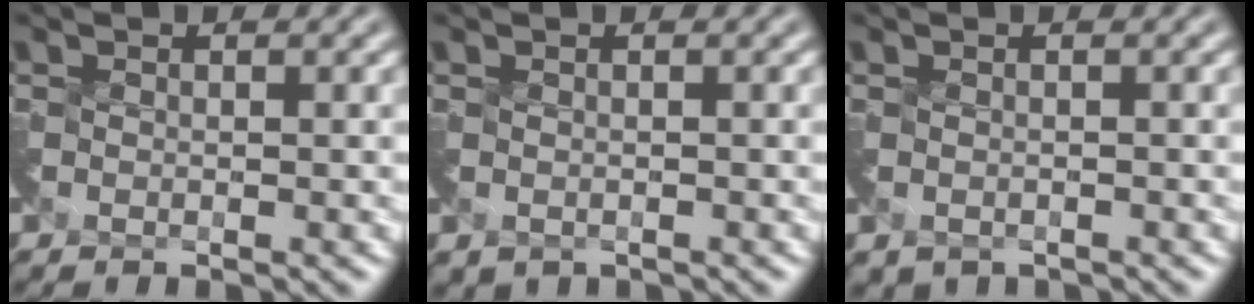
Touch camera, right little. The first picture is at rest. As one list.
[{"total": 1.5, "force": [-0.4, 1.1, 0.9], "torque": [-0.021, -0.012, -0.005]}, {"total": 1.8, "force": [-0.9, 1.3, 0.9], "torque": [-0.021, -0.017, -0.012]}]